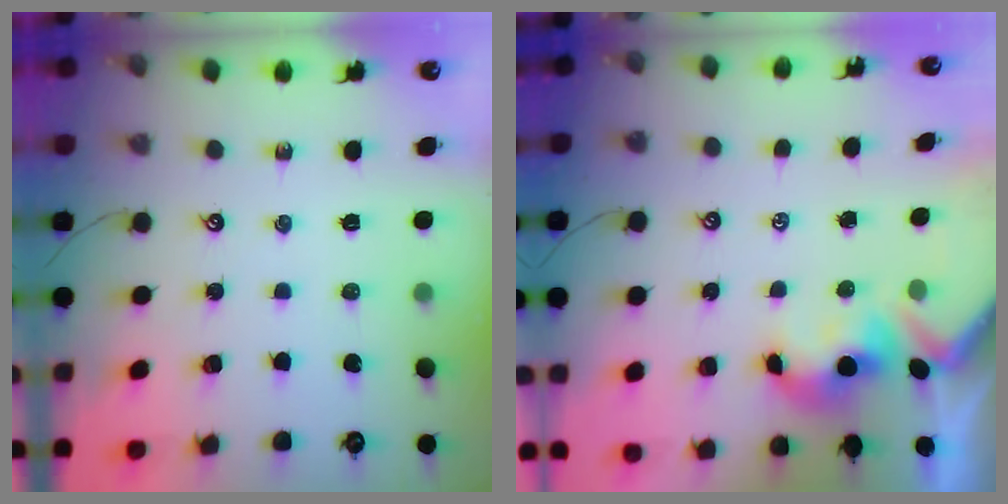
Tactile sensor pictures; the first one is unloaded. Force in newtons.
{"total": 1.5, "press": 1.3, "slide": 0.7}